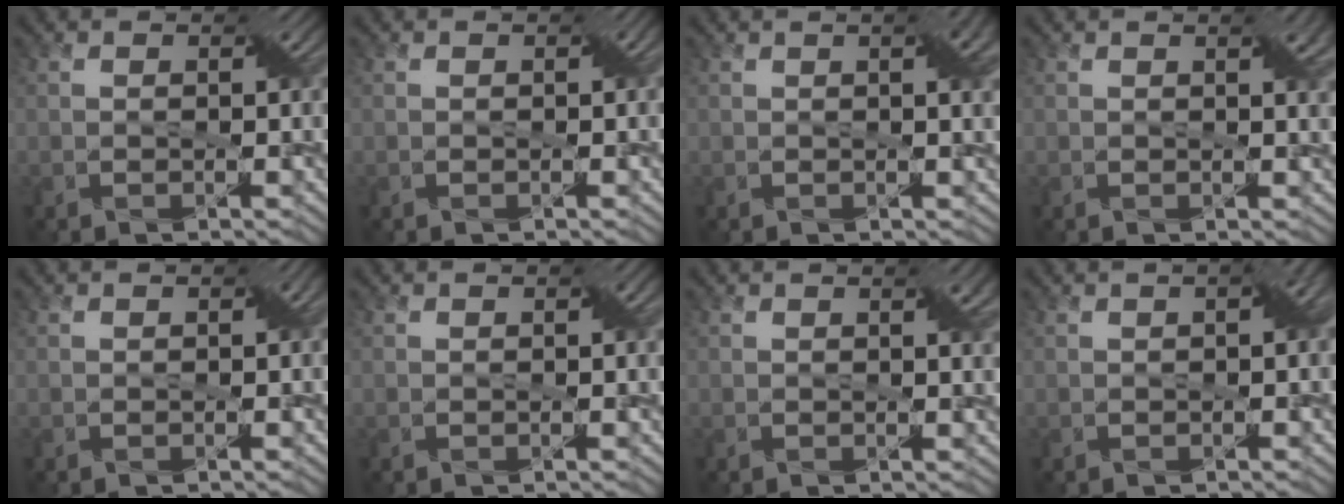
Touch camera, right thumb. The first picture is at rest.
{"total": 0.5, "force": [0.0, 0.3, 0.4], "torque": [-0.007, 0.002, 0.001]}
{"total": 3.6, "force": [1.2, 0.9, 3.3], "torque": [-0.046, 0.010, 0.016]}
{"total": 2.5, "force": [1.2, 0.6, 2.1], "torque": [-0.032, 0.002, 0.020]}
{"total": 0.9, "force": [0.0, 0.5, 0.8], "torque": [-0.011, 0.004, 0.001]}
{"total": 0.7, "force": [0.1, 0.2, 0.7], "torque": [-0.011, 0.002, 0.003]}
{"total": 2.1, "force": [0.9, 0.4, 1.8], "torque": [-0.025, 0.004, 0.016]}
{"total": 2.0, "force": [0.2, 0.4, 2.0], "torque": [-0.028, 0.010, 0.002]}